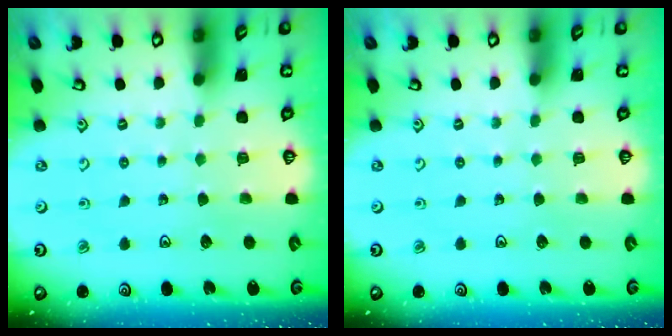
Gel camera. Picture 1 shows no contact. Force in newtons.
{"total": 0.0}